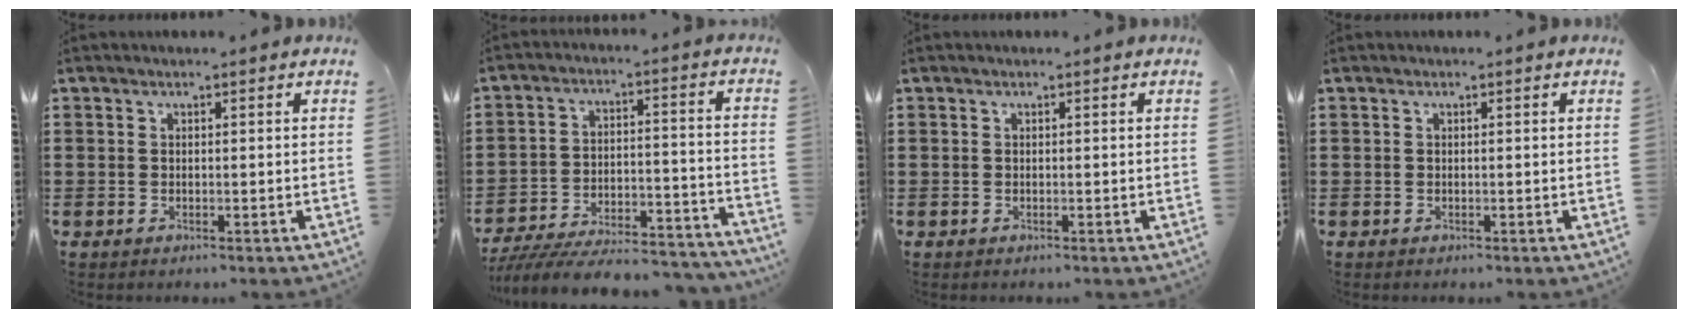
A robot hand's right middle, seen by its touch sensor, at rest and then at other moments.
{"total": 8.7, "force": [-8.2, 0.9, 2.7], "torque": [-0.040, 0.015, -0.160]}
{"total": 0.0}
{"total": 0.0}